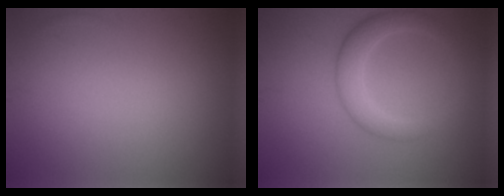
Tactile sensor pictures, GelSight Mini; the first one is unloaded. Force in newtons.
{"total": 2.6, "press": 2.6, "slide": 0.2}